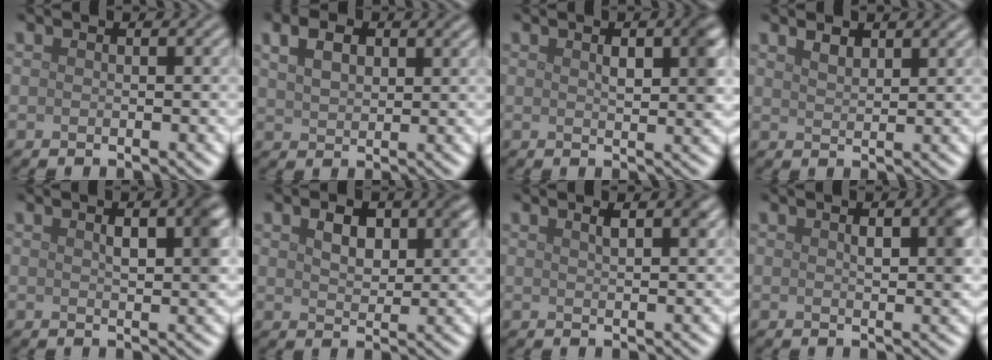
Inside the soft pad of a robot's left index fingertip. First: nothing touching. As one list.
[{"total": 3.8, "force": [1.9, 2.2, 2.5], "torque": [-0.051, 0.006, 0.034]}, {"total": 3.5, "force": [1.0, 1.3, 3.1], "torque": [-0.044, 0.005, 0.015]}, {"total": 1.9, "force": [1.5, 0.7, 0.9], "torque": [-0.017, 0.000, 0.030]}, {"total": 3.6, "force": [1.0, 1.2, 3.2], "torque": [-0.047, 0.006, 0.016]}, {"total": 4.0, "force": [1.7, 2.3, 2.8], "torque": [-0.048, 0.002, 0.028]}, {"total": 2.3, "force": [1.3, 0.7, 1.7], "torque": [-0.015, 0.007, 0.019]}, {"total": 3.1, "force": [0.9, 1.0, 2.8], "torque": [-0.039, 0.005, 0.013]}]